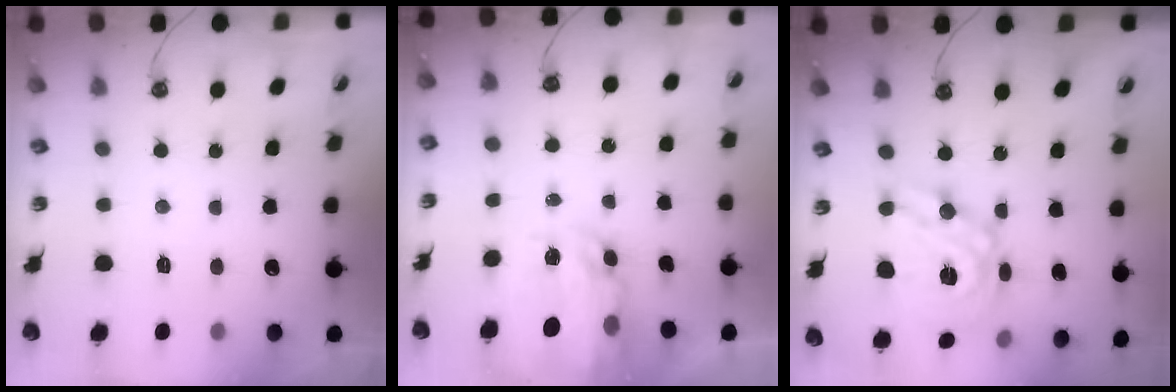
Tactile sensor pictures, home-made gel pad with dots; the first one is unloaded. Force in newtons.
{"total": 8.4, "press": 8.4, "slide": 0.6}
{"total": 18.1, "press": 18.0, "slide": 1.8}